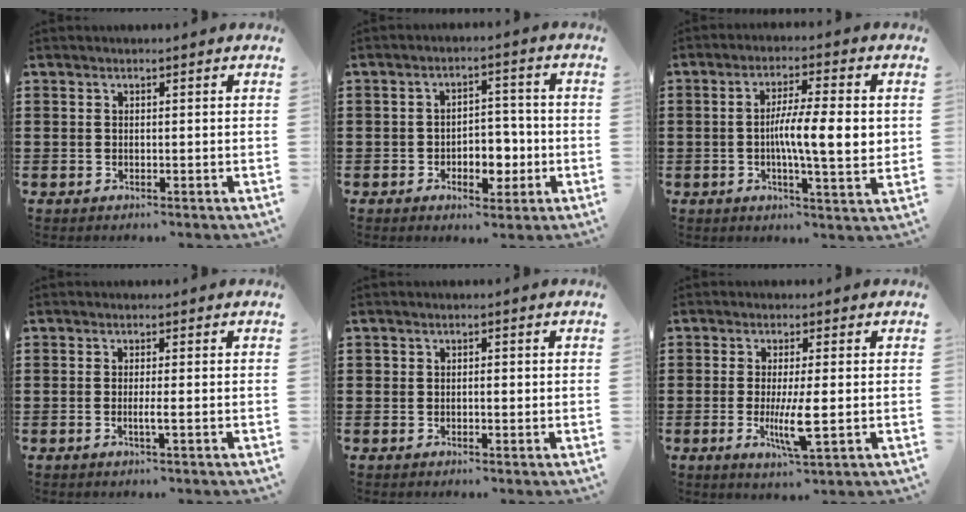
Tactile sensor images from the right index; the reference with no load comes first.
{"total": 5.5, "force": [-1.9, 3.4, 3.8], "torque": [-0.059, 0.007, -0.036]}
{"total": 9.5, "force": [0.2, 1.7, 9.4], "torque": [-0.157, 0.000, -0.001]}
{"total": 2.0, "force": [-0.6, -0.1, 1.9], "torque": [-0.032, -0.005, -0.012]}
{"total": 1.2, "force": [-0.1, 0.8, 0.9], "torque": [-0.017, 0.005, -0.004]}
{"total": 6.3, "force": [-1.1, 0.7, 6.1], "torque": [-0.125, -0.020, -0.022]}